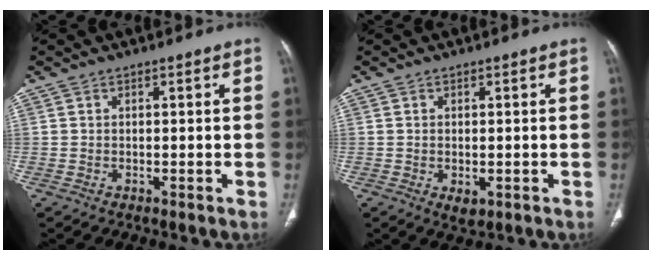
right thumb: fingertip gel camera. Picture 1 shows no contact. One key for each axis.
{"total": 2.4, "fx": -0.7, "fy": 1.4, "fz": 1.8, "tx": -0.024, "ty": -0.003, "tz": -0.004}